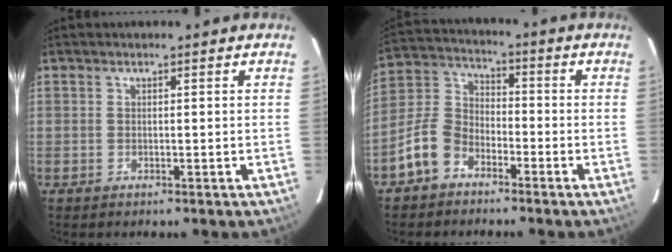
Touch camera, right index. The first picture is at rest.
{"total": 8.5, "force": [-5.4, 5.5, 3.7], "torque": [-0.086, 0.027, -0.109]}